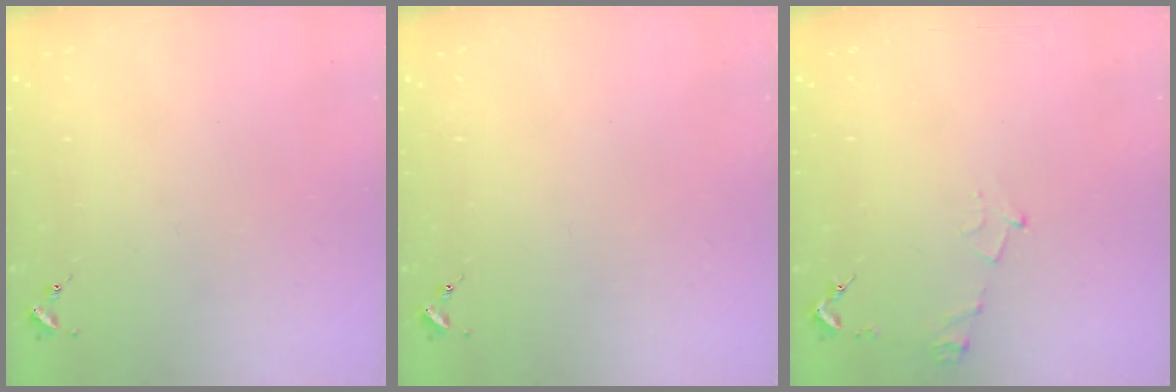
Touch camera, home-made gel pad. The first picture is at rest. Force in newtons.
{"total": 0.0}
{"total": 6.2, "press": 6.2, "slide": 0.7}